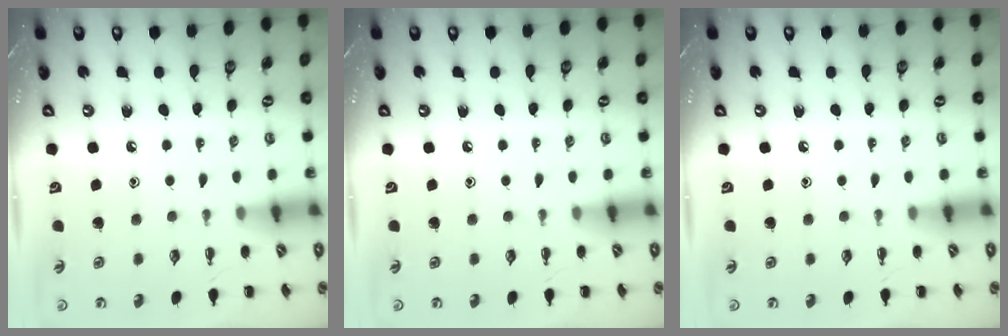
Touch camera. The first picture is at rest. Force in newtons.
{"total": 0.0}
{"total": 0.0}